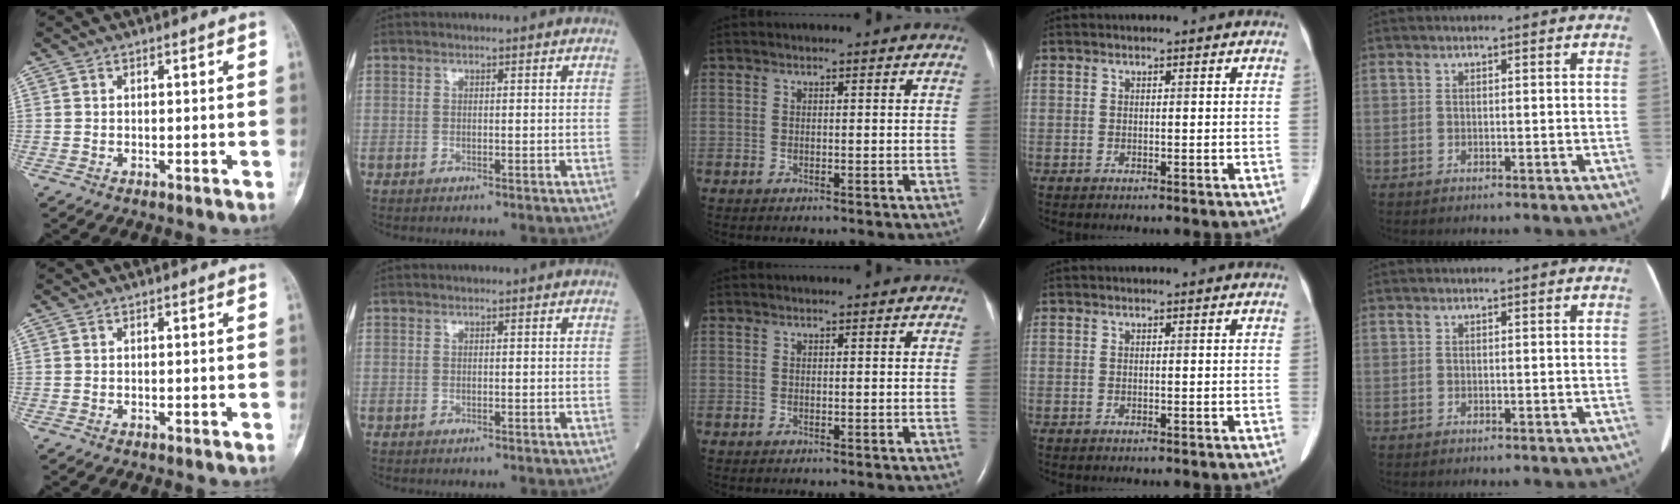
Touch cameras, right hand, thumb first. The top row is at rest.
{}